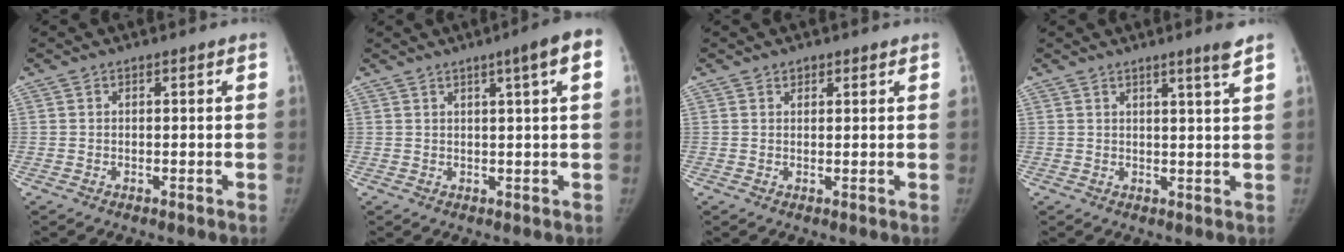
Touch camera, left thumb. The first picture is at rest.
{"total": 5.9, "force": [2.3, -0.2, 5.4], "torque": [-0.076, 0.001, 0.031]}
{"total": 1.3, "force": [1.0, 0.7, 0.4], "torque": [0.003, -0.006, 0.014]}
{"total": 3.9, "force": [2.7, -0.6, 2.7], "torque": [-0.040, -0.023, 0.042]}